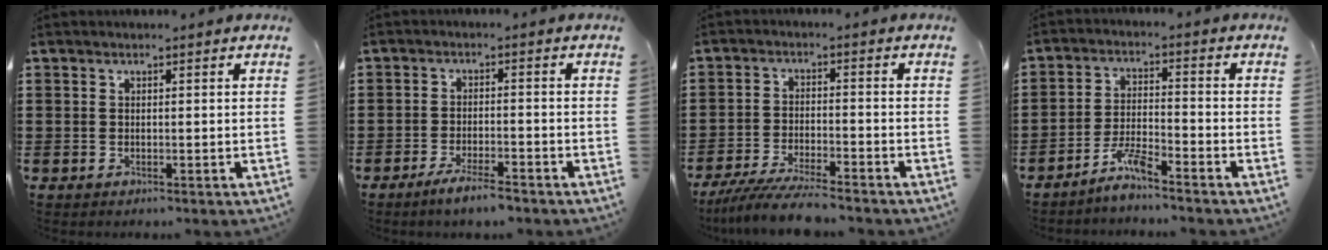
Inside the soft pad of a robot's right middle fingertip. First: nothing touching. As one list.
[{"total": 3.8, "force": [-3.0, 0.3, 2.3], "torque": [-0.043, -0.002, -0.055]}, {"total": 6.5, "force": [-5.9, 0.1, 2.6], "torque": [-0.056, -0.011, -0.114]}, {"total": 4.9, "force": [-4.3, 0.3, 2.3], "torque": [-0.055, 0.001, -0.085]}]